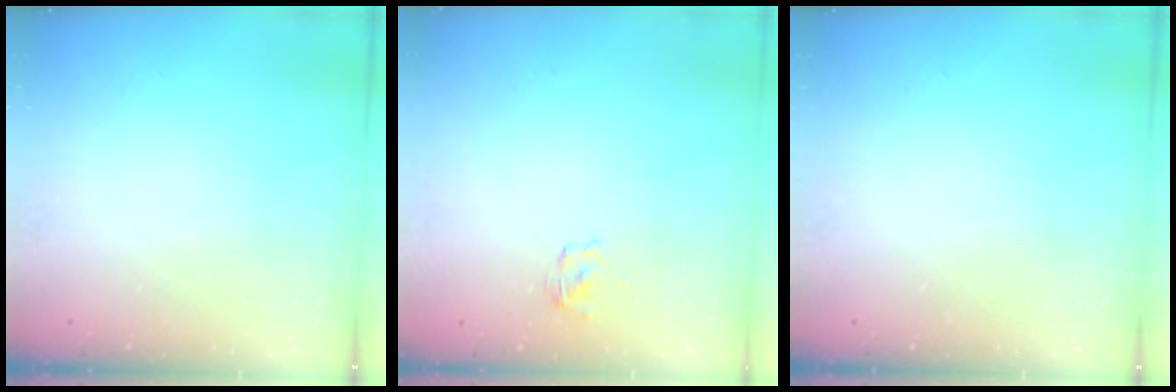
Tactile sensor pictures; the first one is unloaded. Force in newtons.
{"total": 1.9, "press": 1.6, "slide": 1.0}
{"total": 0.0}